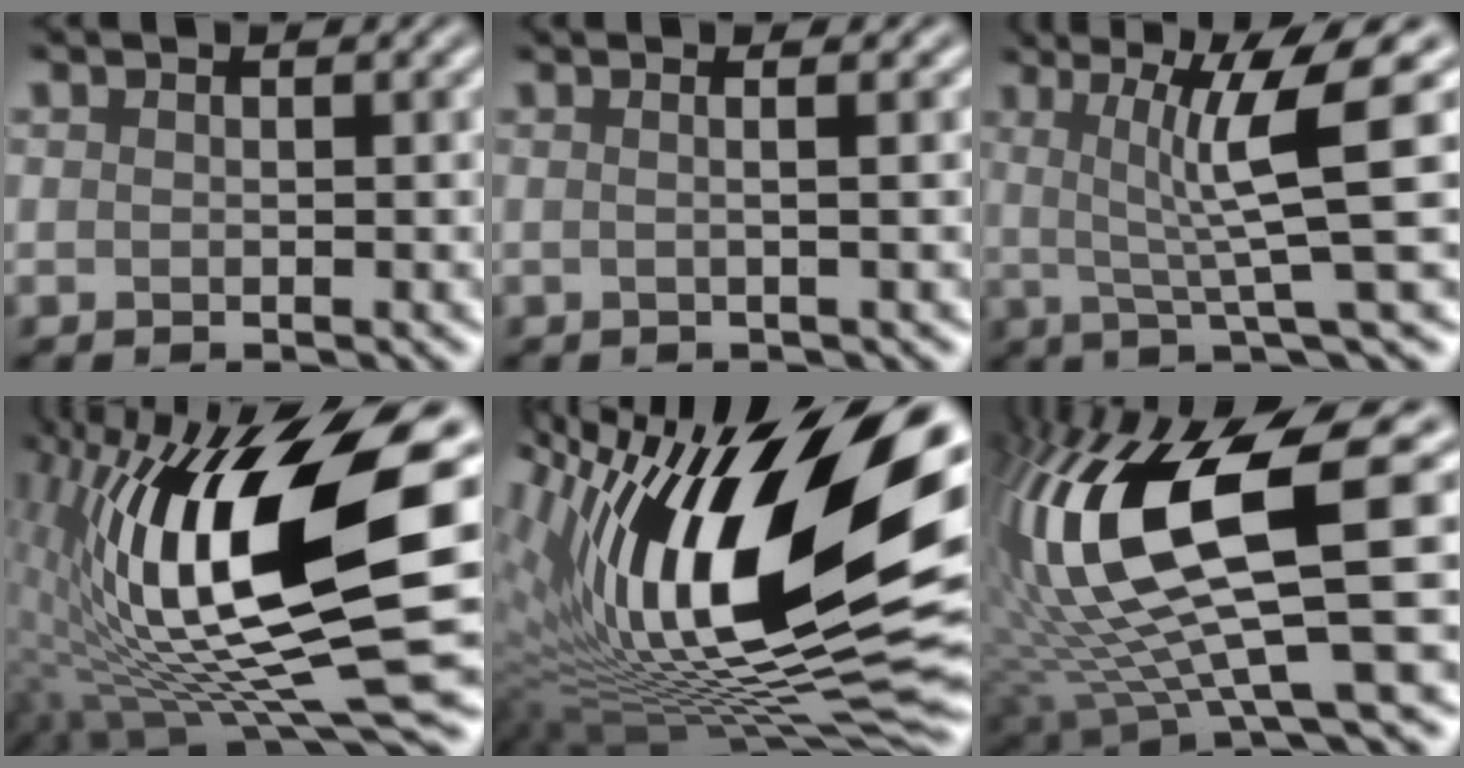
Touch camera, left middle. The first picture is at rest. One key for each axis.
{"total": 3.8, "fx": 1.0, "fy": 2.0, "fz": 3.1, "tx": -0.019, "ty": 0.035, "tz": -0.024}
{"total": 7.3, "fx": 0.4, "fy": 0.9, "fz": 7.3, "tx": -0.122, "ty": 0.006, "tz": 0.011}
{"total": 15.2, "fx": 0.6, "fy": 4.8, "fz": 14.4, "tx": -0.258, "ty": -0.014, "tz": 0.011}
{"total": 18.8, "fx": 4.4, "fy": 8.0, "fz": 16.5, "tx": -0.275, "ty": 0.023, "tz": 0.064}
{"total": 13.9, "fx": 1.6, "fy": 4.0, "fz": 13.2, "tx": -0.275, "ty": -0.006, "tz": 0.043}